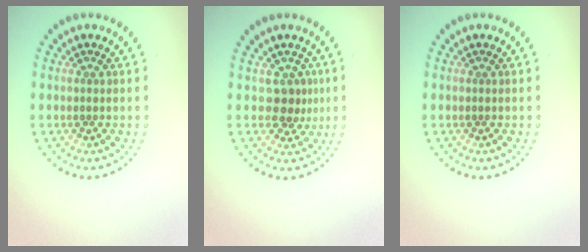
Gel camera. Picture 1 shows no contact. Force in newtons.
{"total": 2.3, "press": 1.8, "slide": 1.5}
{"total": 0.0}